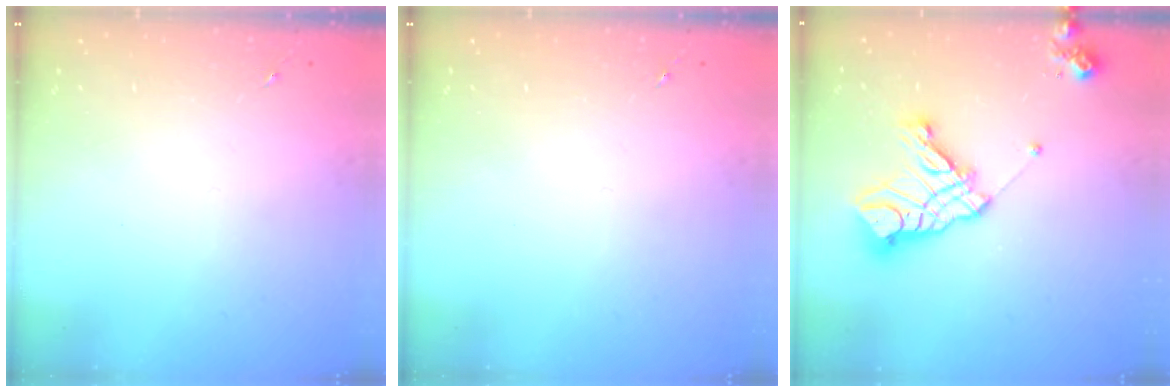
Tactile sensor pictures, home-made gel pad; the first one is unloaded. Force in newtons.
{"total": 0.0}
{"total": 16.6, "press": 16.5, "slide": 2.1}